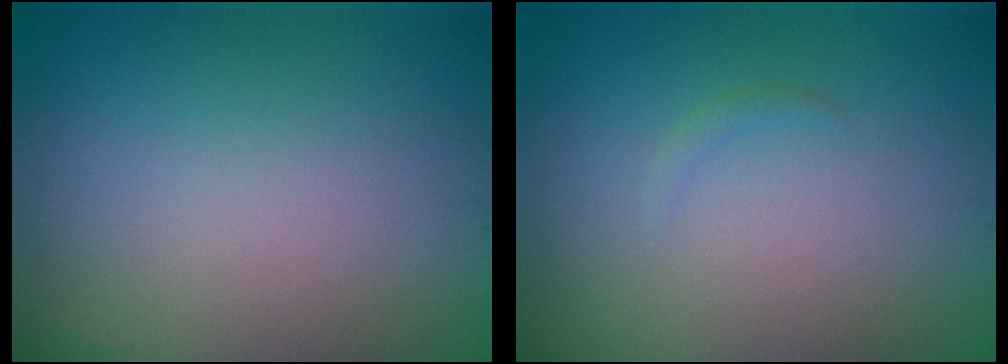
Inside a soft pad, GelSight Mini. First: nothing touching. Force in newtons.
{"total": 0.5, "press": 0.5, "slide": 0.1}